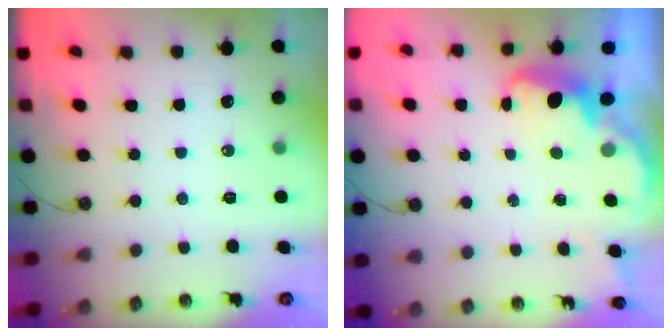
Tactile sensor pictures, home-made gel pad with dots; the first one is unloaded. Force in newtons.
{"total": 2.6, "press": 2.6, "slide": 0.6}